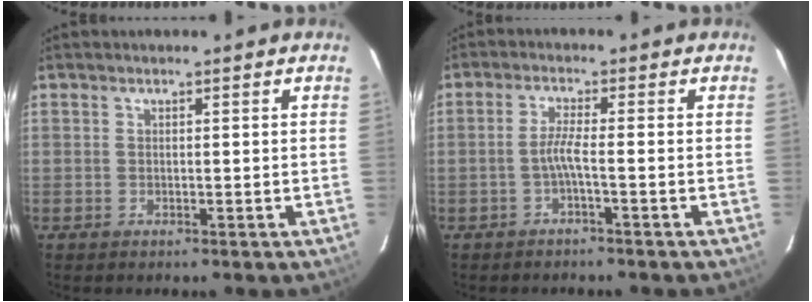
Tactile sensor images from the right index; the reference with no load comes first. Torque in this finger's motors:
{"motor_torque": [0.45, -0.29, 0.32, 0.08]}